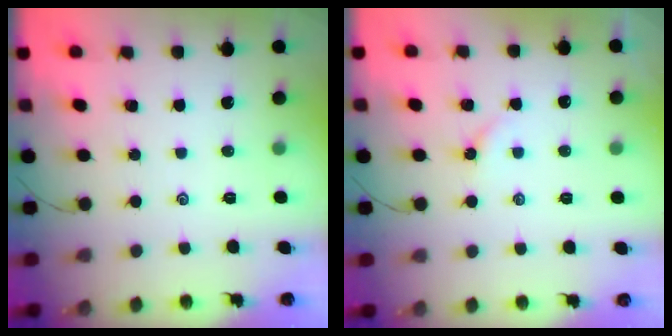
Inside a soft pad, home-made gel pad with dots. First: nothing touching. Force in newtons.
{"total": 1.8, "press": 1.8, "slide": 0.4}